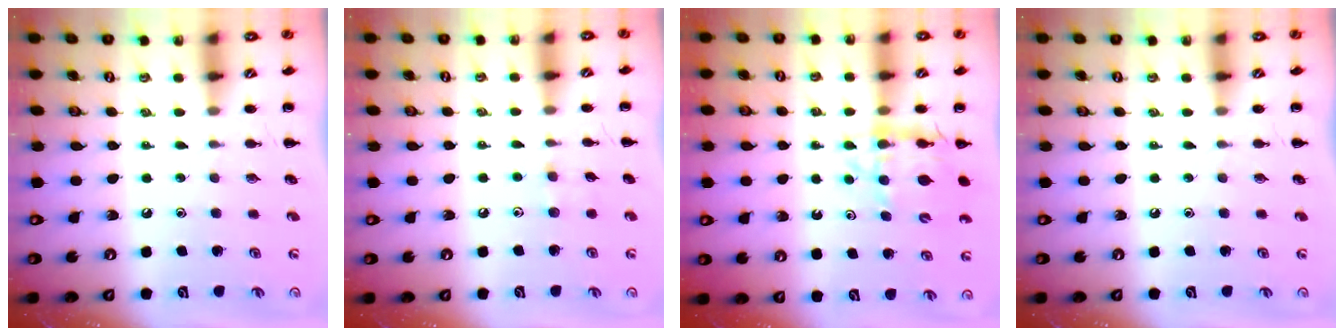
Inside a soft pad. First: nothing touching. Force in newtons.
{"total": 3.8, "press": 3.6, "slide": 1.4}
{"total": 10.7, "press": 10.0, "slide": 3.9}
{"total": 0.0}